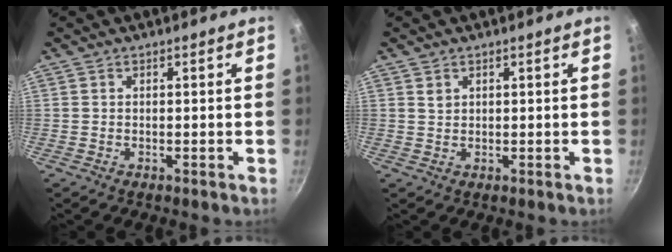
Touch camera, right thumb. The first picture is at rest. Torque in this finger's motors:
{"motor_torque": [-0.27, 0.09, 0.05, 0.34, -0.01]}